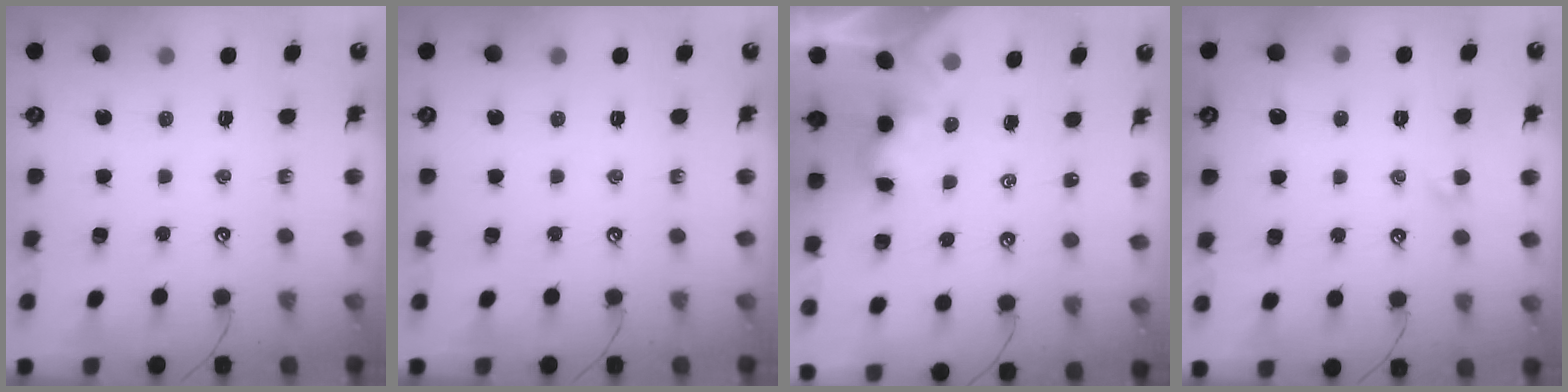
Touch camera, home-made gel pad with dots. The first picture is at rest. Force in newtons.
{"total": 0.0}
{"total": 1.1, "press": 1.0, "slide": 0.2}
{"total": 1.1, "press": 0.9, "slide": 0.5}